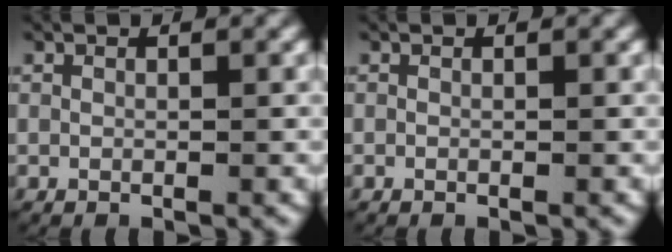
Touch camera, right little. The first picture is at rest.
{"total": 0.0}